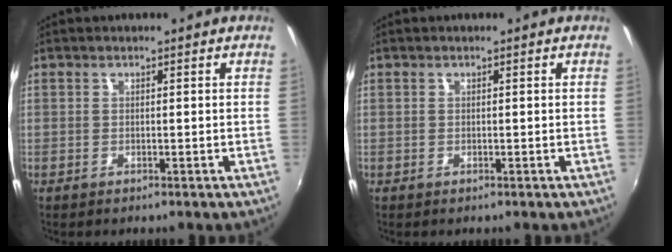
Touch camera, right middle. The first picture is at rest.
{"total": 0.0}